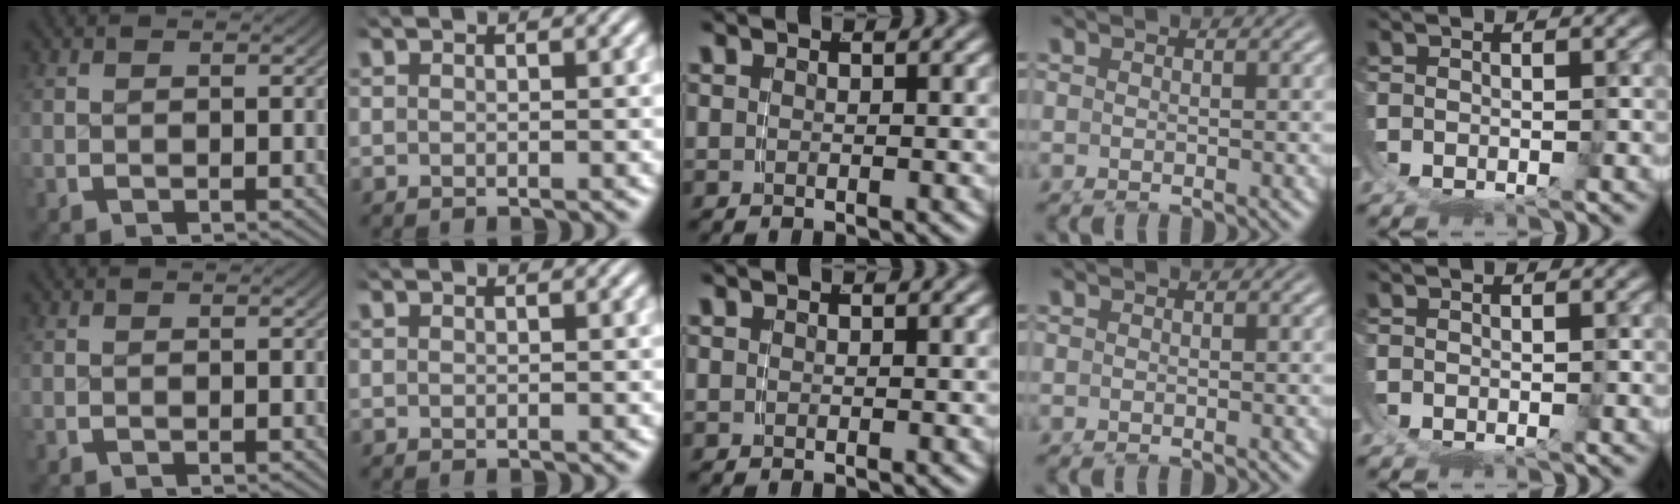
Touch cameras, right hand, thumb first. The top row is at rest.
{}